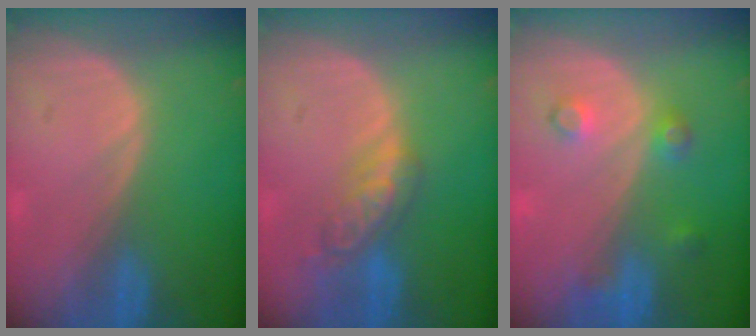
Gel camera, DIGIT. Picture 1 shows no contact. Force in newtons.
{"total": 5.7, "press": 4.9, "slide": 2.9}
{"total": 3.7, "press": 3.4, "slide": 1.5}